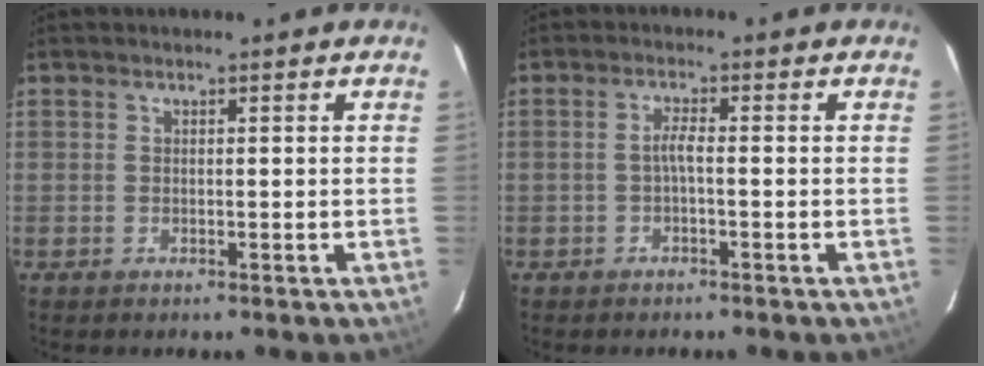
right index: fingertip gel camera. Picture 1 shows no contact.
{"total": 1.9, "force": [-0.7, 0.1, 1.7], "torque": [-0.035, 0.005, -0.014]}